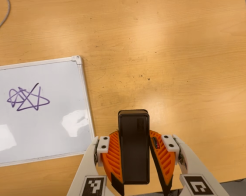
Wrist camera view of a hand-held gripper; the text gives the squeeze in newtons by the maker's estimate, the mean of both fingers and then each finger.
{"total": 5.5, "left": 4.7, "right": 6.4}